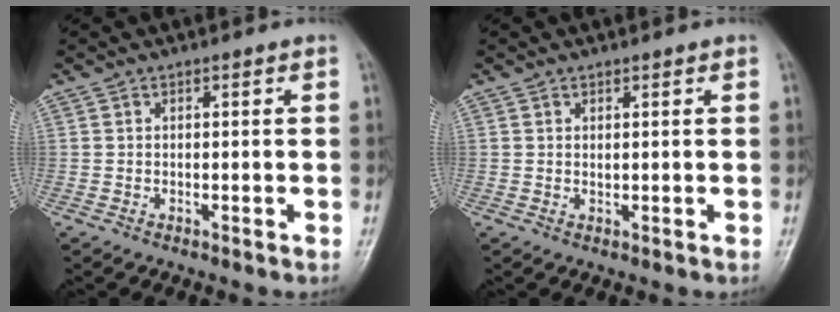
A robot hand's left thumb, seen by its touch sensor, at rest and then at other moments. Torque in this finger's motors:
{"motor_torque": [-0.04, -0.03, 0.02, -0.05, 0.01]}